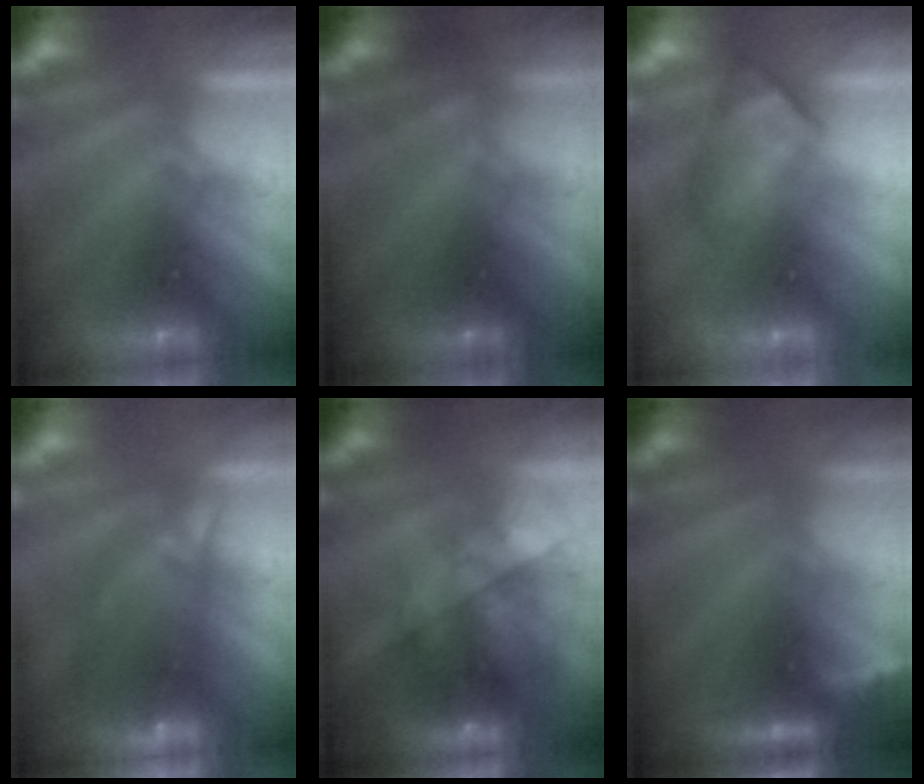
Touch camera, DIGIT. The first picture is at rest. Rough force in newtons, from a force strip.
{"total": 4.6}
{"total": 4.8}
{"total": 7.7}
{"total": 6.9}
{"total": 2.3}